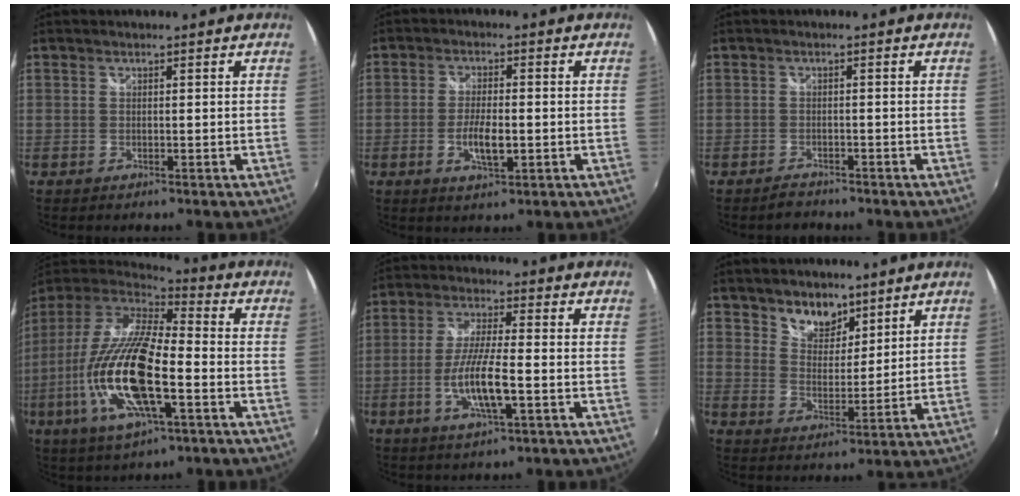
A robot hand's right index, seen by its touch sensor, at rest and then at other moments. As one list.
[{"total": 5.5, "force": [-1.5, 1.7, 5.1], "torque": [-0.101, -0.003, -0.025]}, {"total": 2.1, "force": [-1.9, 0.9, 0.2], "torque": [-0.012, 0.001, -0.032]}, {"total": 21.8, "force": [-6.2, 6.7, 19.8], "torque": [-0.395, -0.026, -0.122]}, {"total": 9.4, "force": [-2.8, 1.4, 8.9], "torque": [-0.175, -0.006, -0.053]}, {"total": 7.1, "force": [5.4, 4.0, 2.4], "torque": [-0.027, 0.002, 0.096]}]